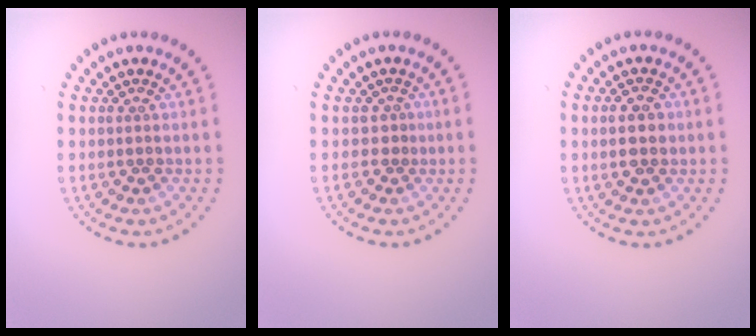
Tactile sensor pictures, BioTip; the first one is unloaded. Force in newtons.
{"total": 0.5, "press": 0.2, "slide": 0.5}
{"total": 2.2, "press": 2.2, "slide": 0.2}